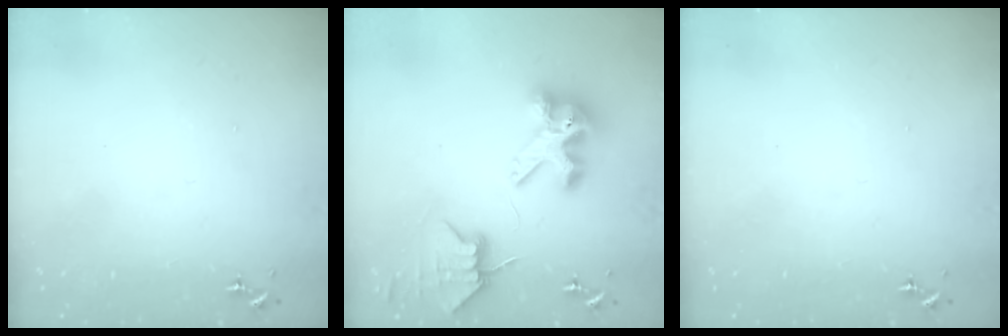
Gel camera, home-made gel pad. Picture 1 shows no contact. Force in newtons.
{"total": 8.8, "press": 8.7, "slide": 1.2}
{"total": 0.0}